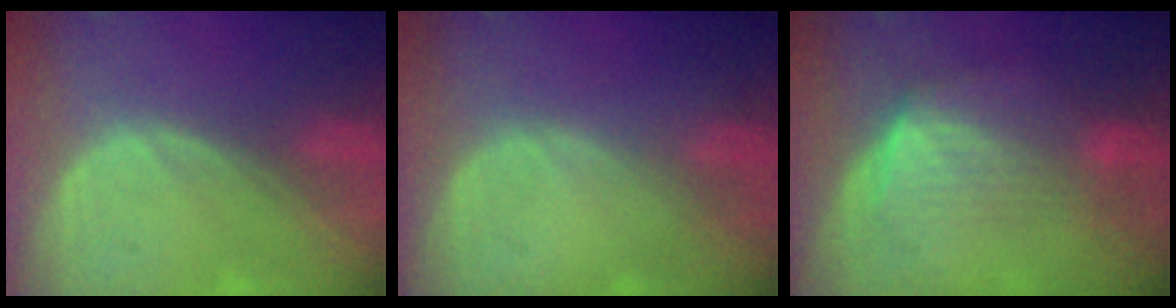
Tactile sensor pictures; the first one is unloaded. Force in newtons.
{"total": 0.0}
{"total": 6.4, "press": 6.4, "slide": 1.0}